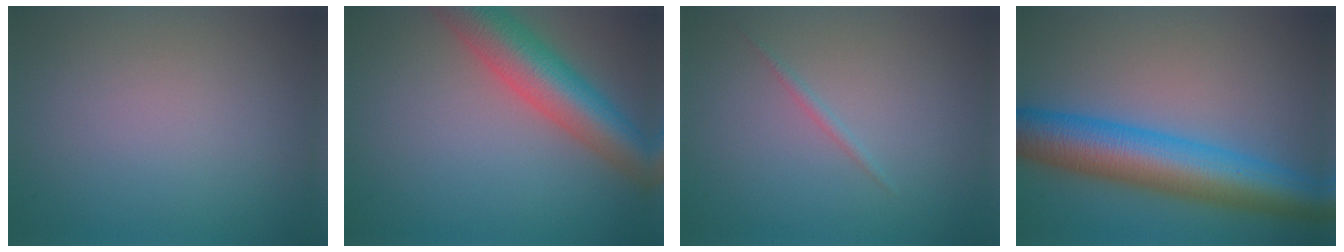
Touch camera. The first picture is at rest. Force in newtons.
{"total": 7.8, "press": 7.8, "slide": 0.4}
{"total": 0.7, "press": 0.7, "slide": 0.1}
{"total": 9.5, "press": 9.5, "slide": 0.1}